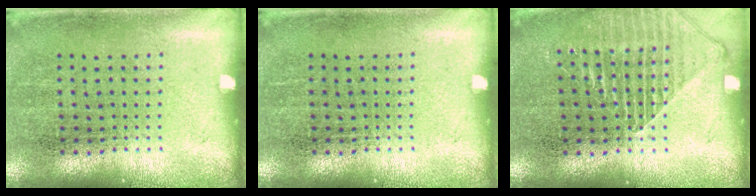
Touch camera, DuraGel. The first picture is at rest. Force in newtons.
{"total": 0.0}
{"total": 1.3, "press": 1.3, "slide": 0.4}